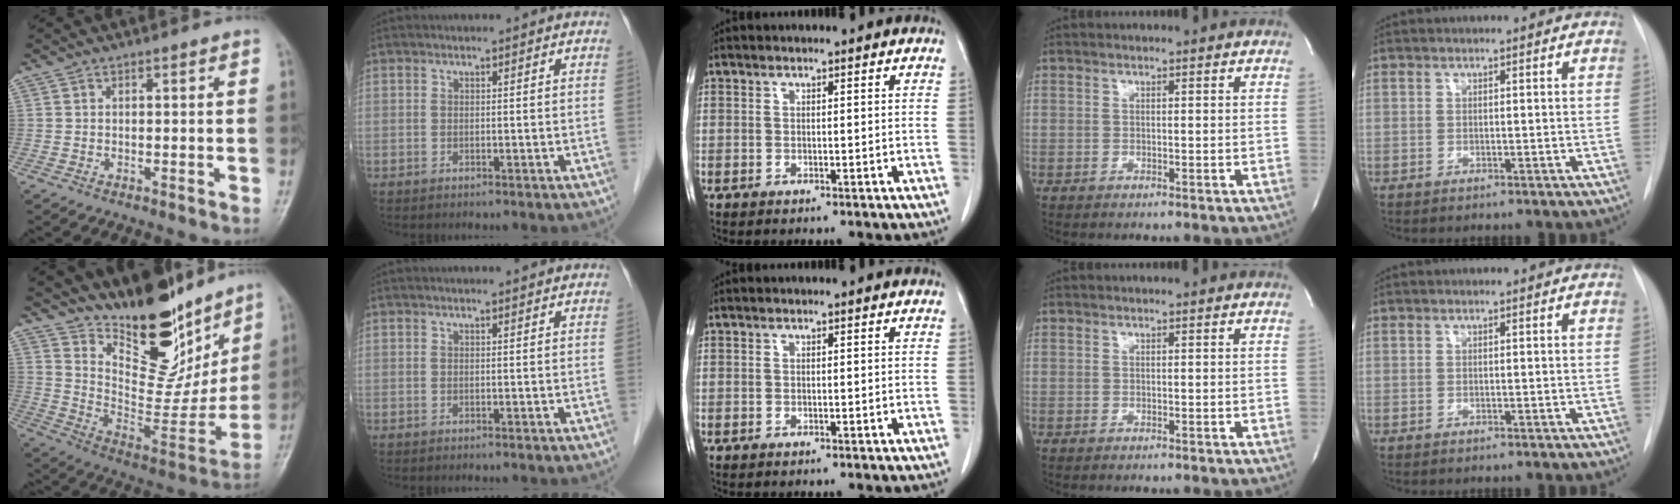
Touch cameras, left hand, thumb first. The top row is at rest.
{"thumb": {"total": 23.6, "force": [17.2, 10.0, 12.7], "torque": [-0.139, -0.109, 0.280]}, "index": {"total": 1.3, "force": [1.3, -0.1, 0.4], "torque": [-0.009, 0.005, 0.018]}}